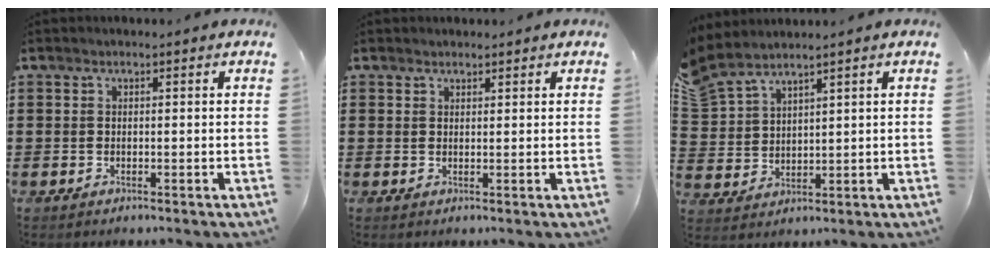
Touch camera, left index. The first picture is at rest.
{"total": 1.3, "force": [1.2, 0.4, 0.0], "torque": [-0.003, 0.002, 0.024]}
{"total": 3.8, "force": [3.4, 1.6, 0.7], "torque": [-0.035, -0.012, 0.061]}